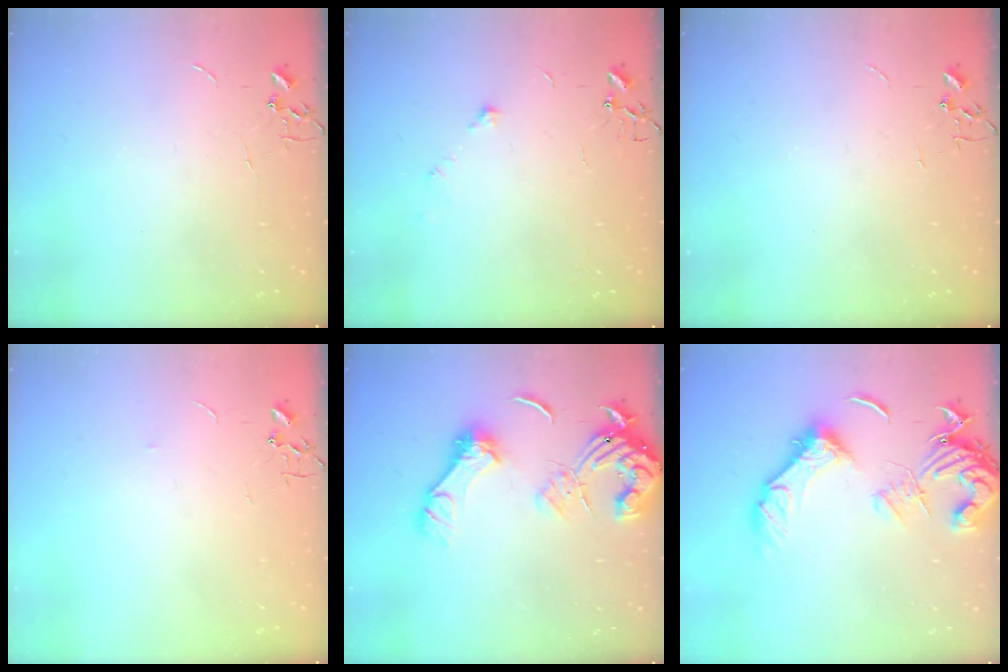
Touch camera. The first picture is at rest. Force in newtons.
{"total": 6.6, "press": 6.4, "slide": 1.9}
{"total": 0.0}
{"total": 2.6, "press": 2.5, "slide": 0.4}
{"total": 15.7, "press": 15.6, "slide": 1.9}
{"total": 17.6, "press": 17.5, "slide": 2.0}